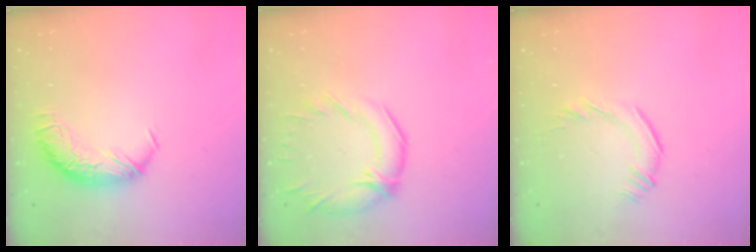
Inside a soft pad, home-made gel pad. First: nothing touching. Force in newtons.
{"total": 3.0, "press": 2.0, "slide": 2.3}
{"total": 1.8, "press": 1.6, "slide": 0.7}